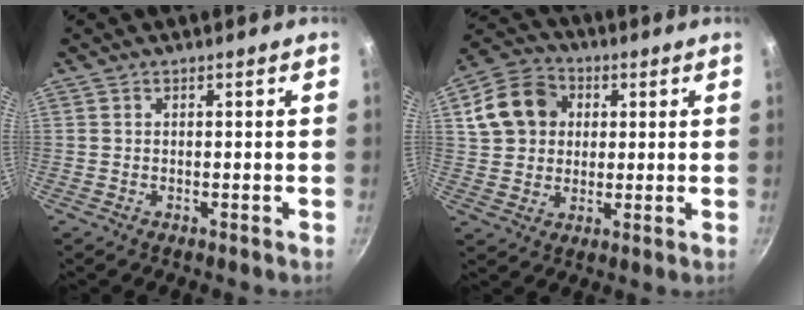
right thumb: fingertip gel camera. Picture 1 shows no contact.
{"total": 12.5, "force": [3.0, 10.3, 6.4], "torque": [-0.096, 0.015, 0.043]}